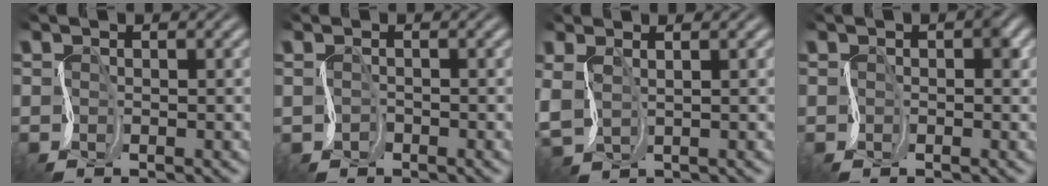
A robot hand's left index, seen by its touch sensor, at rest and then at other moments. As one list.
[{"total": 1.1, "force": [0.2, -0.2, -1.0], "torque": [0.006, 0.000, -0.001]}, {"total": 1.7, "force": [1.2, 0.9, 0.7], "torque": [-0.023, 0.009, 0.029]}, {"total": 0.7, "force": [0.4, 0.1, 0.6], "torque": [-0.016, 0.007, -0.001]}]